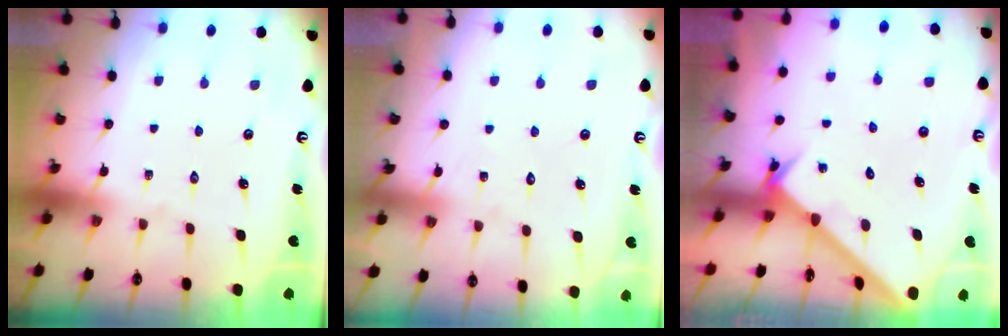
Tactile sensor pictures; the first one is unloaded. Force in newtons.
{"total": 4.8, "press": 4.8, "slide": 0.6}
{"total": 2.2, "press": 2.2, "slide": 0.2}